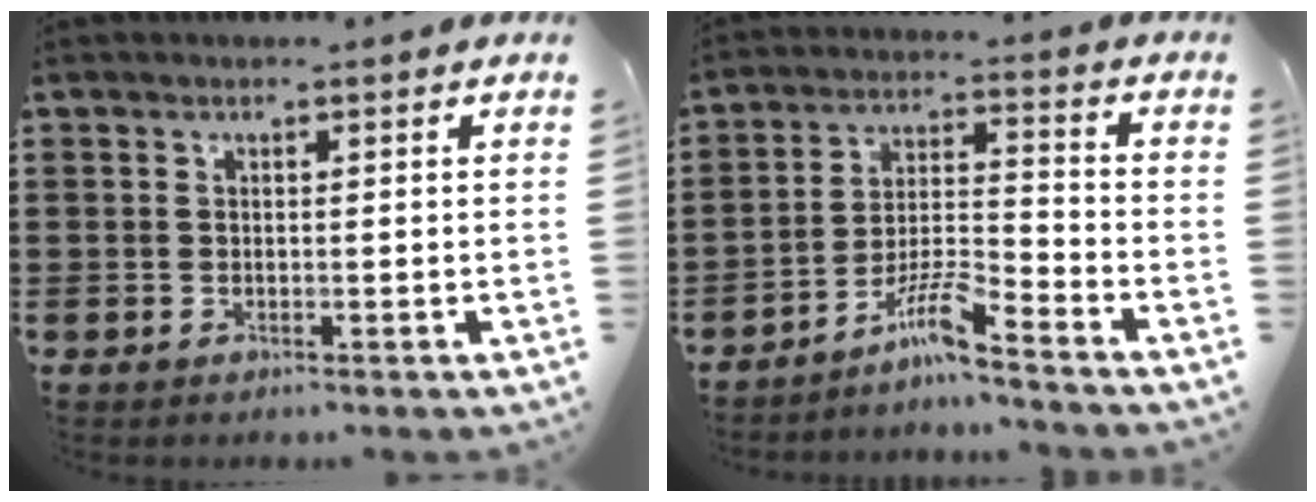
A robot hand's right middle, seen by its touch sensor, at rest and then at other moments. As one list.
[{"total": 6.7, "force": [-5.3, 0.4, 3.9], "torque": [-0.092, -0.008, -0.106]}]